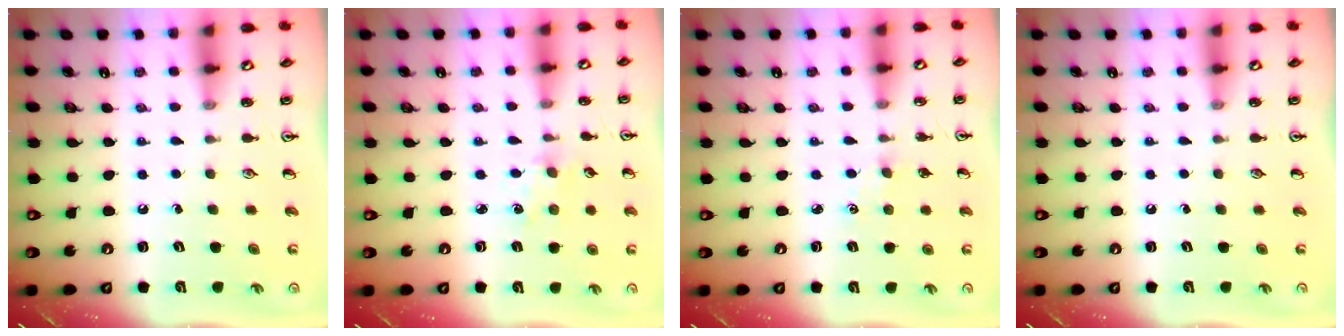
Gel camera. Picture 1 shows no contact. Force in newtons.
{"total": 2.3, "press": 2.3, "slide": 0.4}
{"total": 0.6, "press": 0.6, "slide": 0.2}
{"total": 0.0}